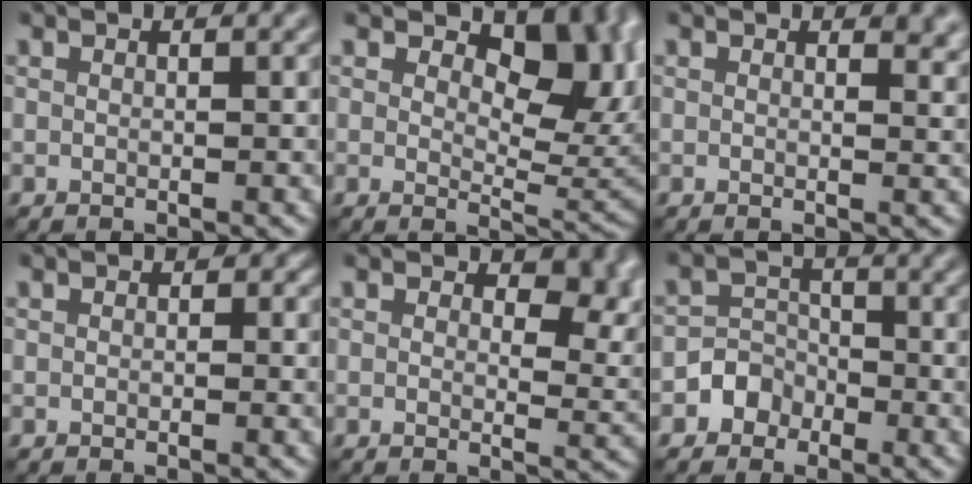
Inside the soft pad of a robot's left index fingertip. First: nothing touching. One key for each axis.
{"total": 9.5, "fx": 3.2, "fy": 5.3, "fz": 7.2, "tx": -0.097, "ty": -0.009, "tz": 0.052}
{"total": 2.3, "fx": 1.7, "fy": 1.0, "fz": 1.2, "tx": -0.016, "ty": -0.002, "tz": 0.023}
{"total": 0.6, "fx": -0.1, "fy": 0.5, "fz": 0.2, "tx": -0.001, "ty": 0.001, "tz": -0.001}
{"total": 5.4, "fx": 2.1, "fy": 3.0, "fz": 3.9, "tx": -0.050, "ty": -0.007, "tz": 0.030}
{"total": 2.7, "fx": -1.7, "fy": 2.0, "fz": 0.0, "tx": 0.022, "ty": 0.013, "tz": -0.040}